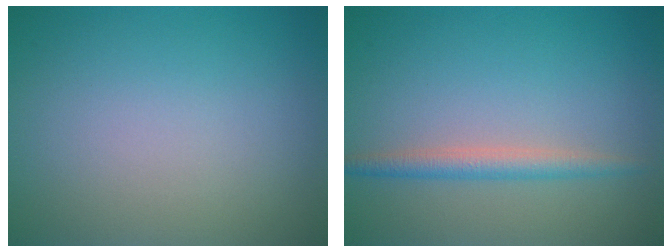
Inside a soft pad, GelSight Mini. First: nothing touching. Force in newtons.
{"total": 2.2, "press": 2.2, "slide": 0.0}